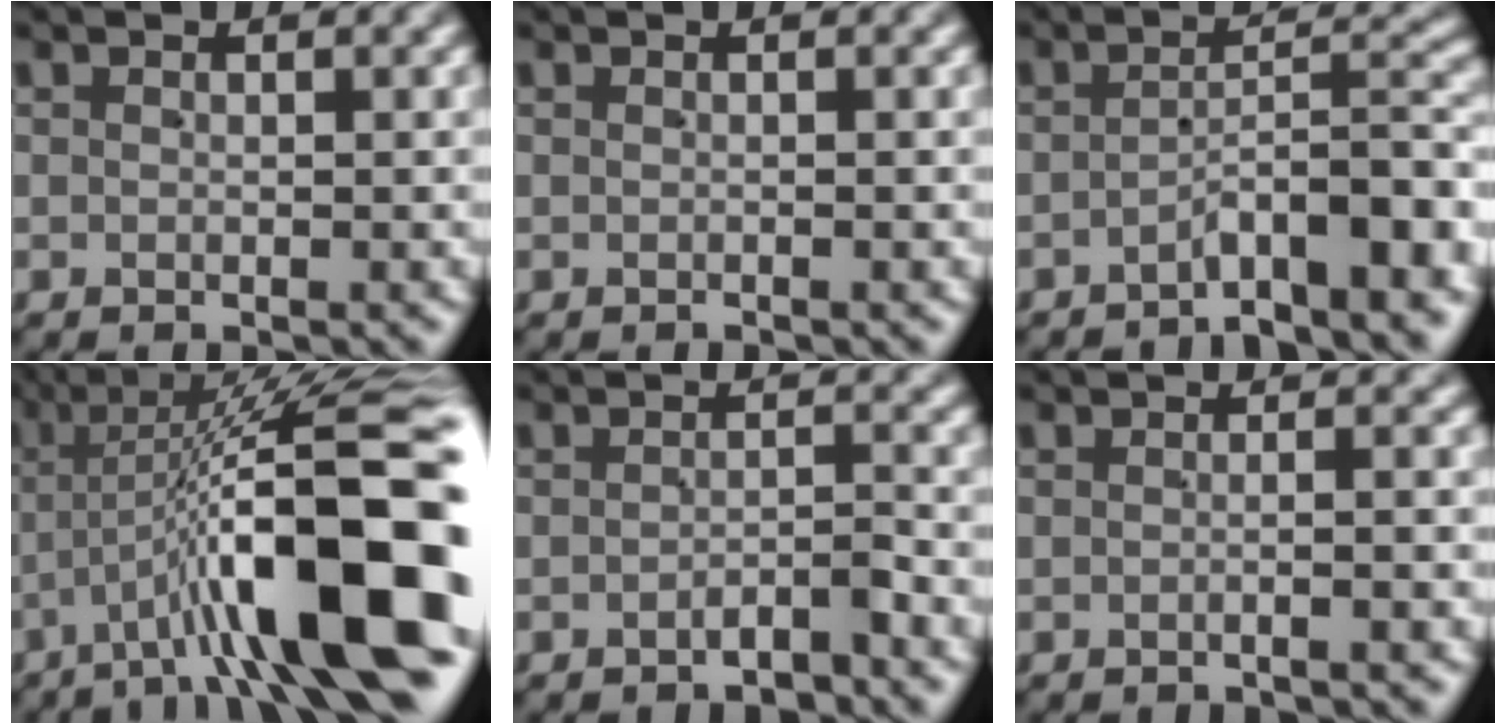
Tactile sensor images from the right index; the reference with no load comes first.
{"total": 0.0}
{"total": 6.1, "force": [-4.1, 1.3, 4.3], "torque": [-0.051, -0.001, -0.062]}
{"total": 15.9, "force": [-2.0, 5.4, 14.9], "torque": [-0.207, 0.001, -0.031]}
{"total": 2.1, "force": [-1.9, 0.4, 0.8], "torque": [-0.001, 0.001, -0.034]}
{"total": 1.0, "force": [-0.7, -0.3, 0.7], "torque": [-0.011, 0.004, -0.015]}